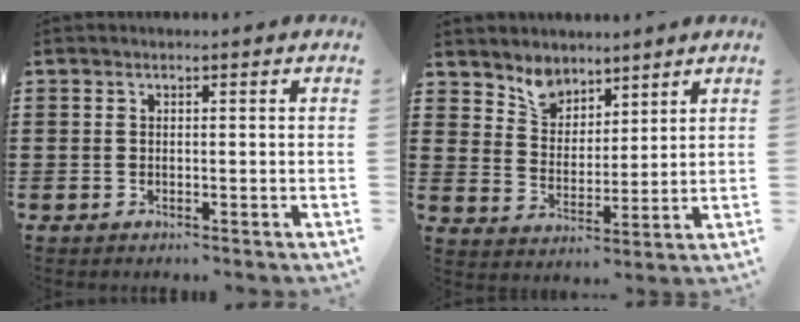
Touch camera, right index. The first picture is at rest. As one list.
[{"total": 4.9, "force": [4.1, 2.7, 0.4], "torque": [-0.031, -0.007, 0.077]}]